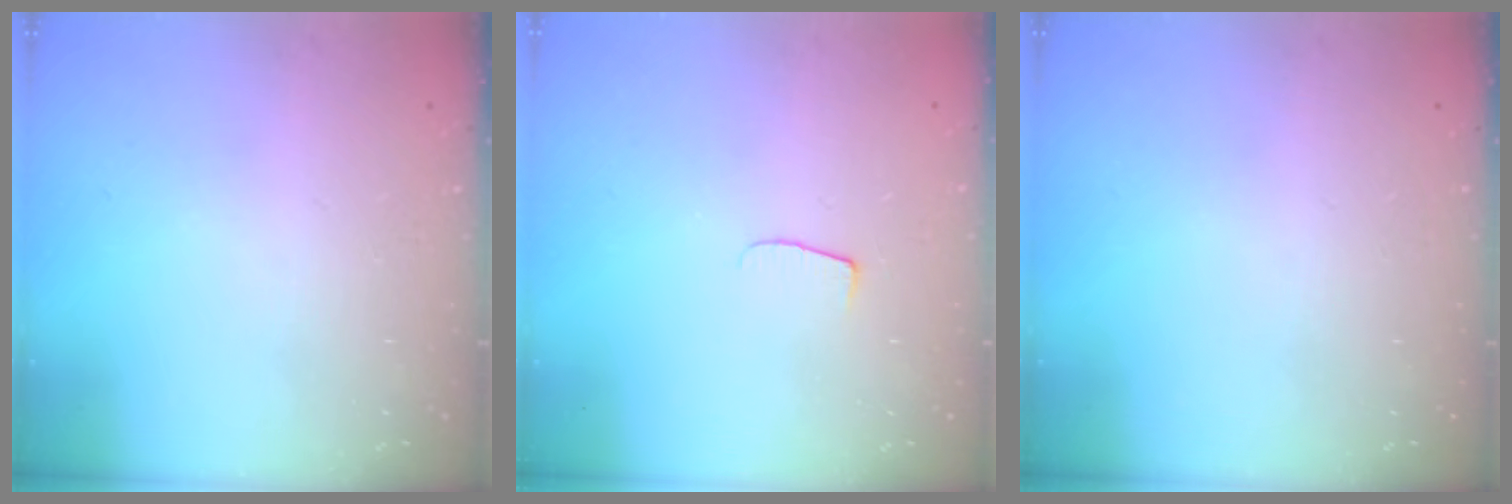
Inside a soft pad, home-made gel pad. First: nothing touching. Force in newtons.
{"total": 4.3, "press": 4.3, "slide": 0.5}
{"total": 0.0}